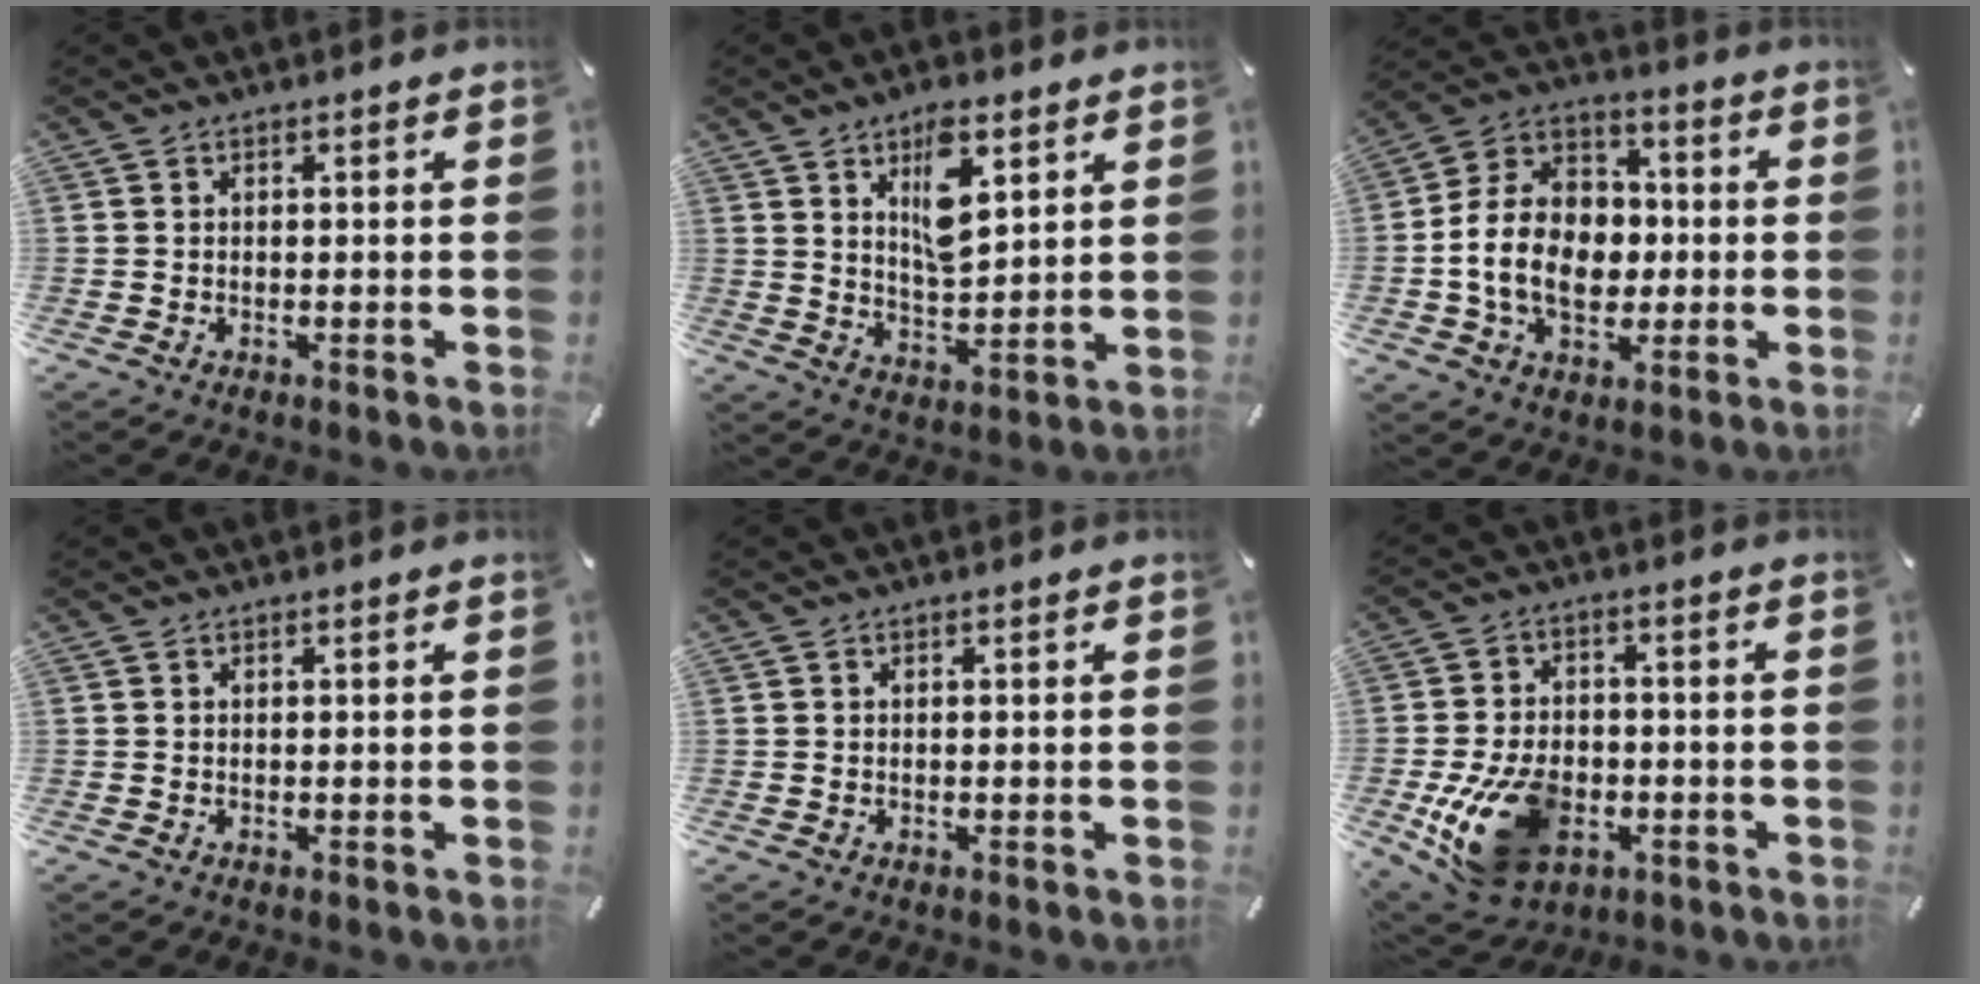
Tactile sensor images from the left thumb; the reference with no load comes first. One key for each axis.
{"total": 10.1, "fx": 5.1, "fy": 4.5, "fz": 7.5, "tx": -0.118, "ty": -0.017, "tz": 0.085}
{"total": 14.1, "fx": -2.8, "fy": 11.1, "fz": 8.2, "tx": -0.192, "ty": 0.017, "tz": -0.050}
{"total": 0.0}
{"total": 0.0}
{"total": 15.8, "fx": -5.0, "fy": 10.9, "fz": 10.2, "tx": -0.199, "ty": 0.020, "tz": -0.081}